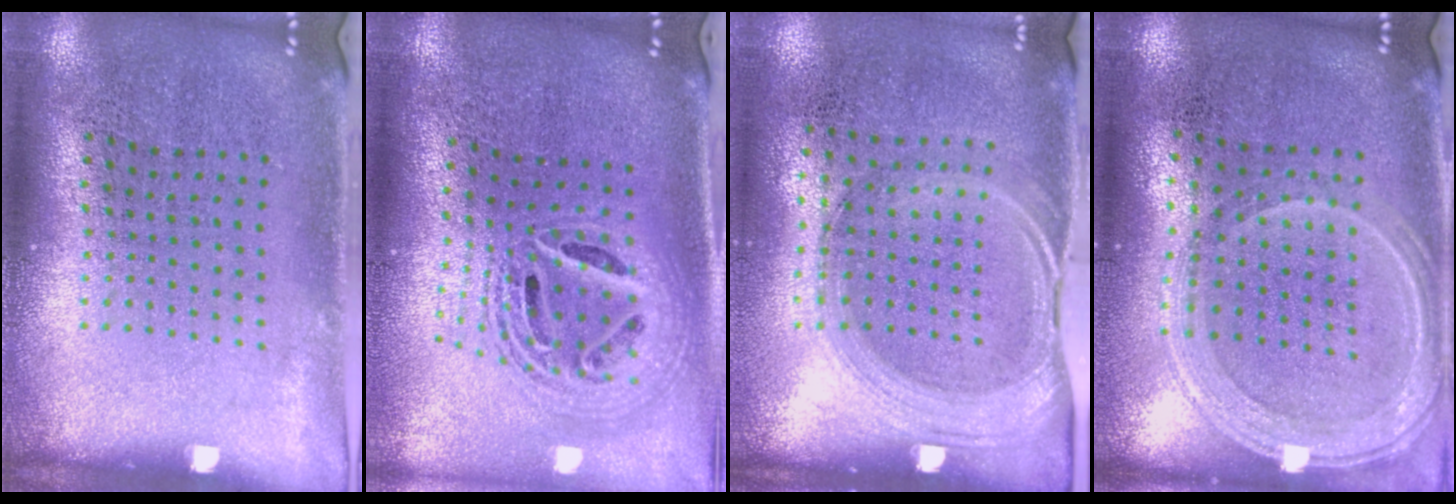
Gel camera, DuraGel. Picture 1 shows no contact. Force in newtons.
{"total": 2.3, "press": 1.8, "slide": 1.4}
{"total": 1.5, "press": 1.3, "slide": 0.8}
{"total": 1.3, "press": 1.2, "slide": 0.3}